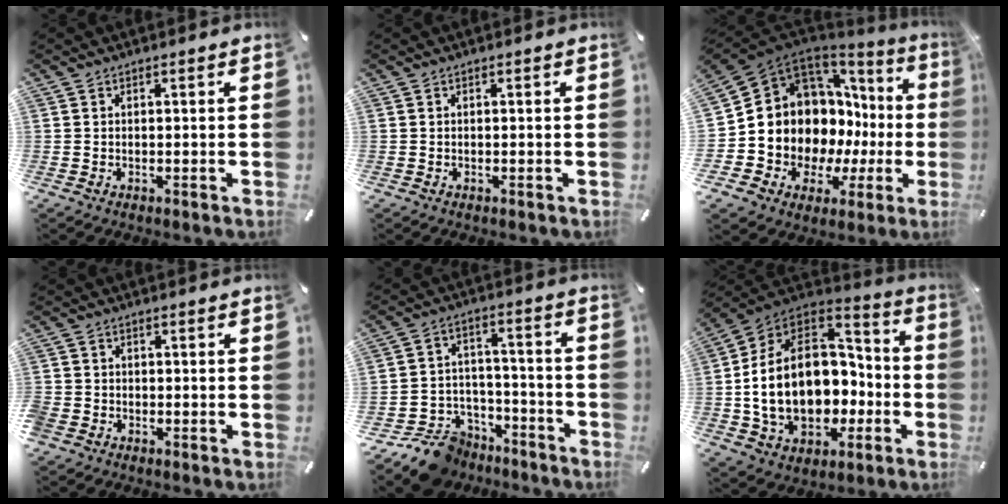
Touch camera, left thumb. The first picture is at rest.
{"total": 0.0}
{"total": 13.3, "force": [2.3, 11.1, 7.1], "torque": [-0.115, -0.066, 0.059]}
{"total": 2.2, "force": [-1.3, 1.7, 0.6], "torque": [-0.005, 0.008, -0.026]}
{"total": 11.5, "force": [-8.6, 7.1, 2.6], "torque": [-0.042, 0.056, -0.153]}
{"total": 22.7, "force": [-2.6, 16.5, 15.4], "torque": [-0.299, -0.003, -0.033]}